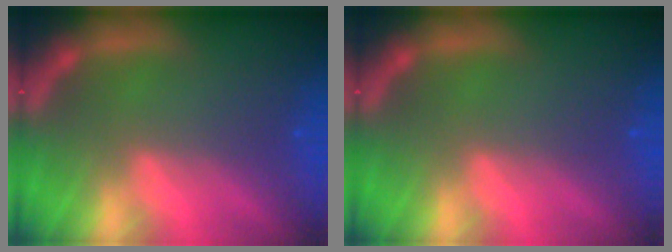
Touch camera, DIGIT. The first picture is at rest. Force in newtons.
{"total": 0.0}